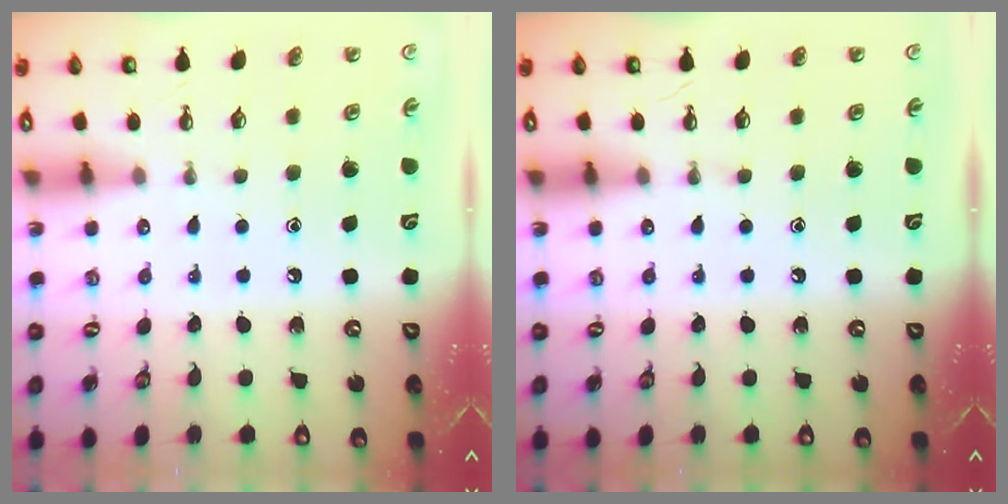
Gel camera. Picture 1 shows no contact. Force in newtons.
{"total": 0.0}